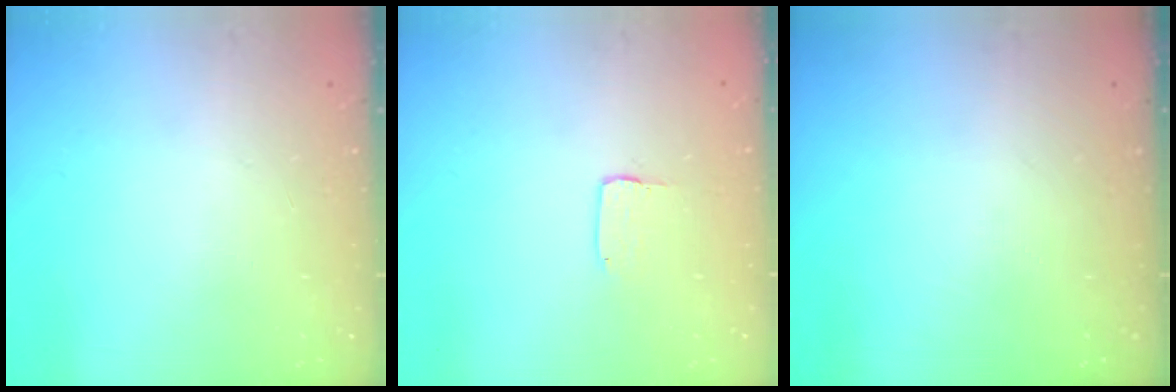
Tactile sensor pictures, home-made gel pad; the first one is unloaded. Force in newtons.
{"total": 2.0, "press": 2.0, "slide": 0.1}
{"total": 0.0}